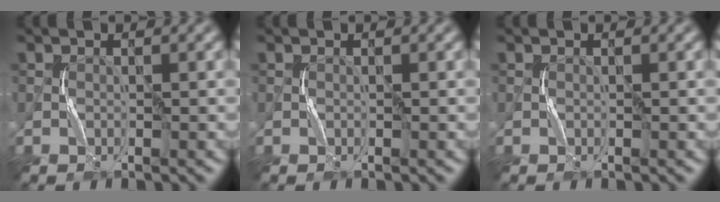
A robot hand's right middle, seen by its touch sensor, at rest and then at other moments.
{"total": 0.0}
{"total": 0.0}